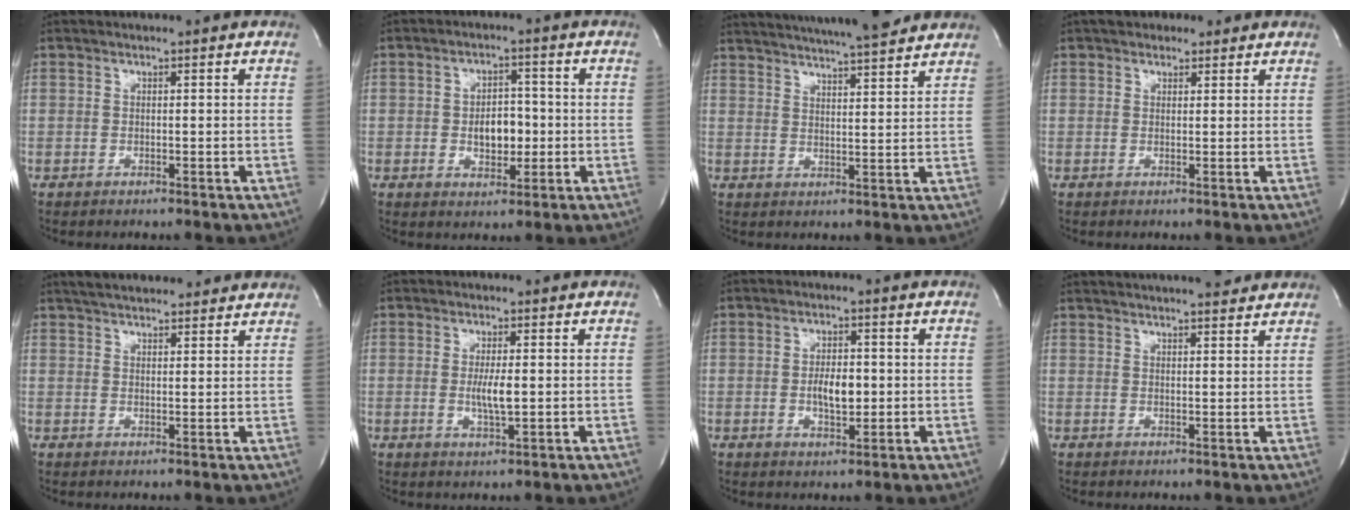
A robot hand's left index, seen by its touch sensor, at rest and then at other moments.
{"total": 5.4, "force": [-0.6, 3.2, 4.3], "torque": [-0.067, 0.005, -0.005]}
{"total": 18.1, "force": [16.3, 1.6, 7.9], "torque": [-0.132, 0.021, 0.225]}
{"total": 2.9, "force": [1.8, 2.0, 1.1], "torque": [-0.012, 0.015, 0.022]}
{"total": 12.3, "force": [11.0, 3.0, 4.8], "torque": [-0.064, 0.030, 0.148]}
{"total": 3.7, "force": [-0.2, 0.6, 3.6], "torque": [-0.071, -0.006, -0.001]}
{"total": 4.8, "force": [-0.5, 2.2, 4.2], "torque": [-0.069, -0.002, -0.004]}
{"total": 11.5, "force": [10.5, 1.6, 4.4], "torque": [-0.066, 0.020, 0.135]}